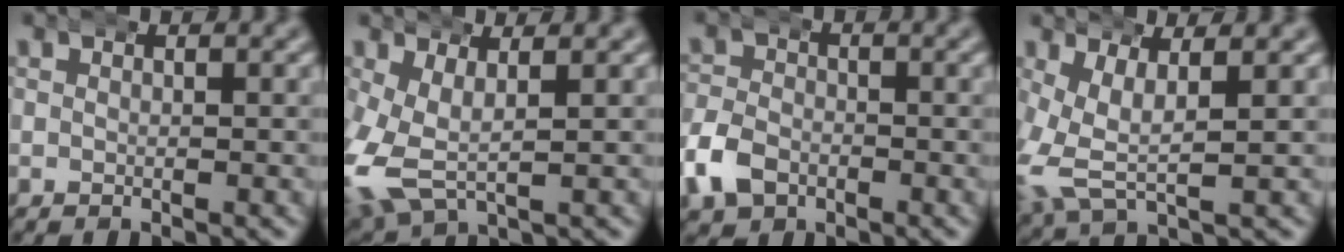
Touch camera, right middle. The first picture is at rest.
{"total": 6.3, "force": [-0.7, 4.9, 3.8], "torque": [-0.128, -0.033, 0.002]}
{"total": 3.9, "force": [-1.7, 3.1, 1.6], "torque": [-0.041, 0.000, -0.035]}
{"total": 5.2, "force": [0.0, 3.5, 3.9], "torque": [-0.107, -0.026, 0.013]}